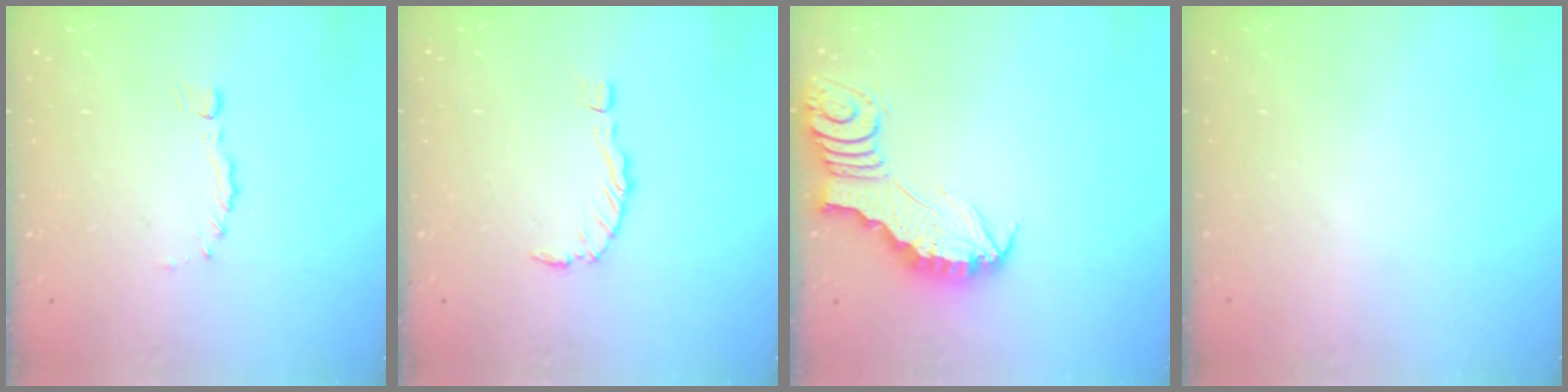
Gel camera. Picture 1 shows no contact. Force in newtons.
{"total": 0.0}
{"total": 2.9, "press": 2.9, "slide": 0.2}
{"total": 0.0}